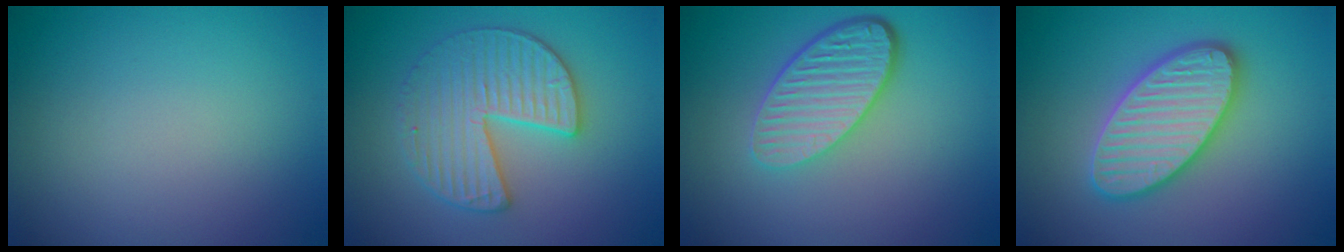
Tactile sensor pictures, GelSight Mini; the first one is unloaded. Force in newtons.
{"total": 4.3, "press": 4.3, "slide": 0.6}
{"total": 5.3, "press": 3.9, "slide": 3.6}
{"total": 5.8, "press": 5.8, "slide": 0.6}